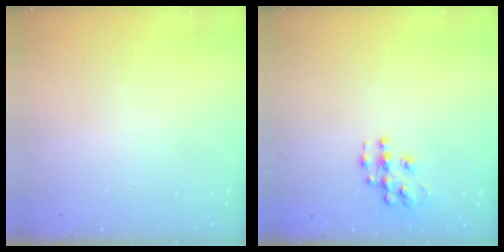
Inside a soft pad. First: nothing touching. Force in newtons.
{"total": 9.2, "press": 9.2, "slide": 0.5}